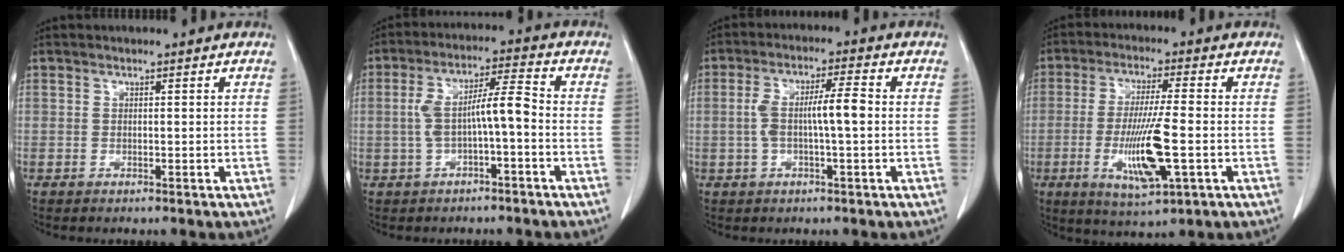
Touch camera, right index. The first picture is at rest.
{"total": 7.6, "force": [-1.0, 1.4, 7.4], "torque": [-0.145, 0.029, -0.017]}
{"total": 6.7, "force": [-0.1, 0.9, 6.7], "torque": [-0.134, 0.016, -0.003]}
{"total": 11.3, "force": [-2.8, 1.3, 10.9], "torque": [-0.209, -0.018, -0.047]}